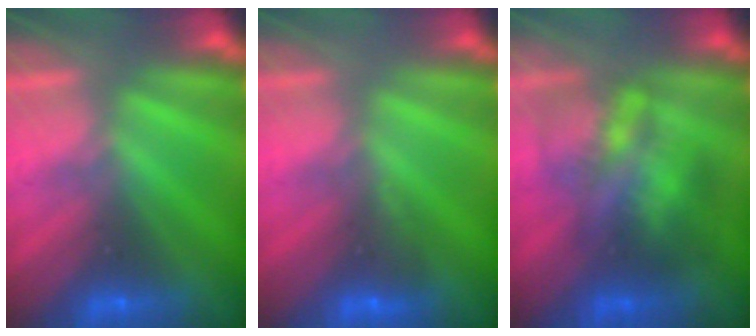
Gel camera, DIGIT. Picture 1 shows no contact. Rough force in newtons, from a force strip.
{"total": 2.9}
{"total": 3.6}